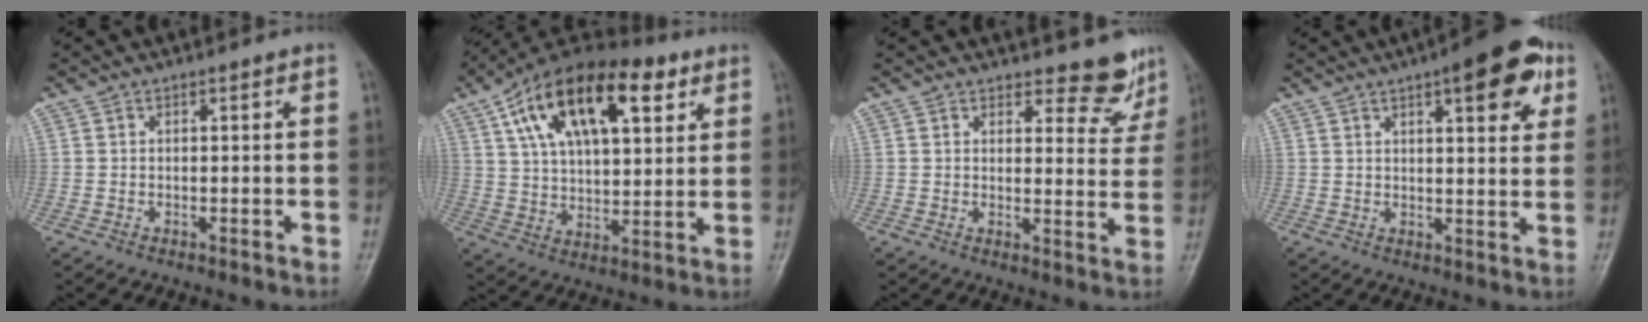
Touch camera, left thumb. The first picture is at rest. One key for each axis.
{"total": 22.4, "fx": 10.0, "fy": 10.7, "fz": 16.9, "tx": -0.264, "ty": -0.004, "tz": 0.168}
{"total": 6.6, "fx": 6.1, "fy": 2.4, "fz": 0.8, "tx": 0.019, "ty": -0.056, "tz": 0.066}
{"total": 11.7, "fx": 5.6, "fy": 3.9, "fz": 9.5, "tx": -0.095, "ty": -0.010, "tz": 0.066}